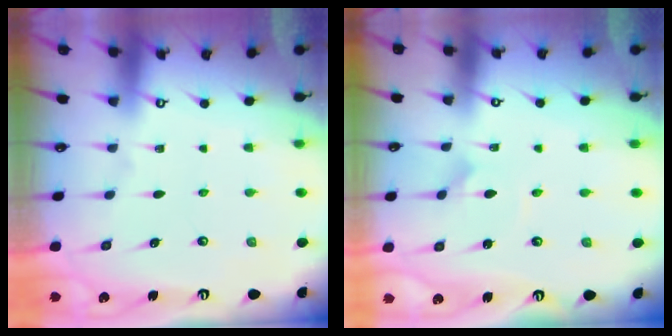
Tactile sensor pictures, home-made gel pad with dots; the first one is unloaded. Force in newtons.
{"total": 2.1, "press": 2.1, "slide": 0.0}